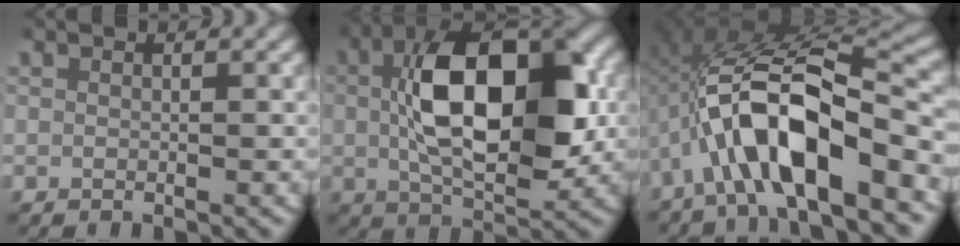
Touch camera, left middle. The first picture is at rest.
{"total": 13.2, "force": [0.6, 7.0, 11.2], "torque": [-0.191, -0.013, 0.014]}
{"total": 11.9, "force": [-1.8, 6.5, 9.8], "torque": [-0.197, -0.016, -0.020]}